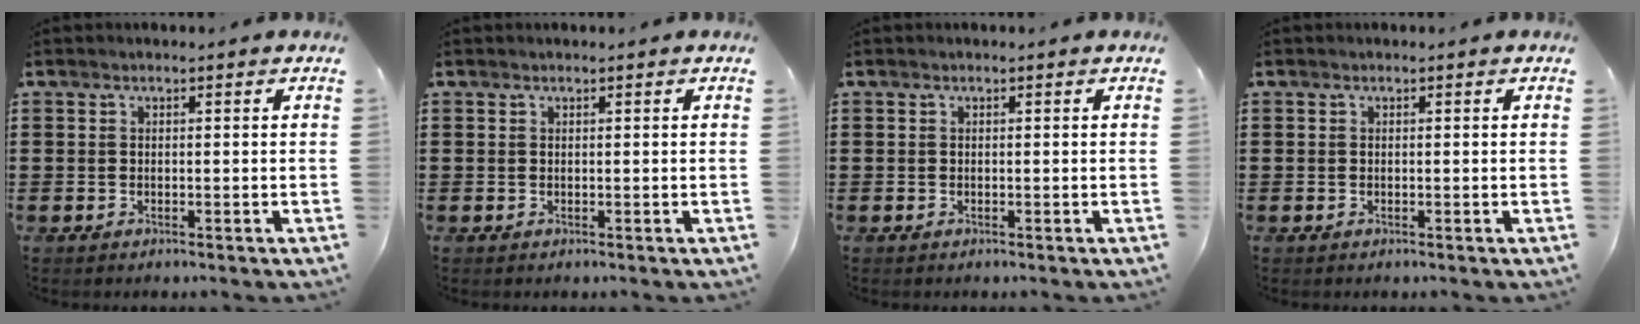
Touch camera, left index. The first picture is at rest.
{"total": 0.0}
{"total": 0.0}
{"total": 0.0}